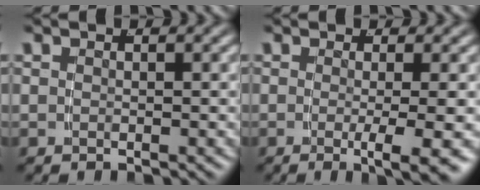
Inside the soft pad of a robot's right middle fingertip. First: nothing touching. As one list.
[{"total": 4.8, "force": [-2.8, -0.3, 3.8], "torque": [-0.046, -0.016, -0.038]}]